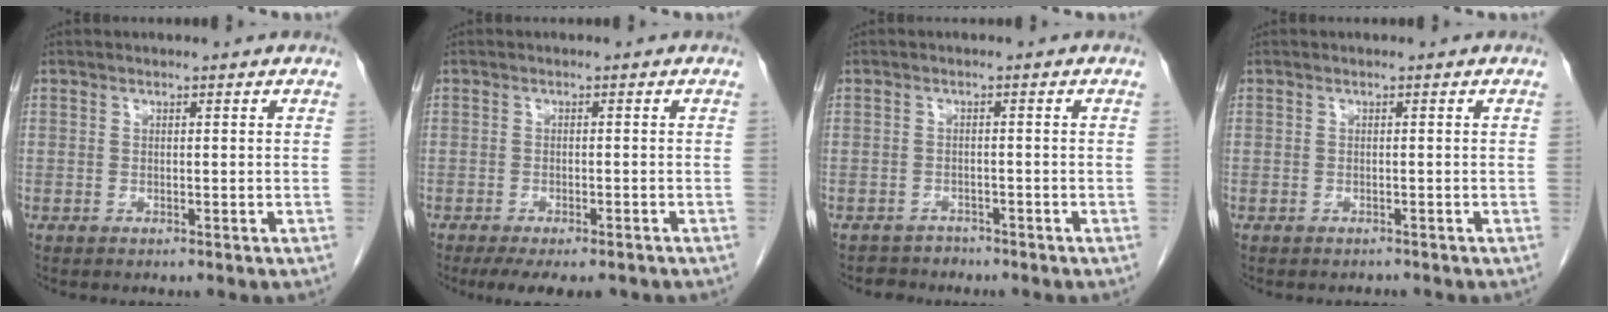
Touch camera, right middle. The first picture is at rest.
{"total": 8.5, "force": [-6.7, 2.7, 4.5], "torque": [-0.062, -0.010, -0.092]}
{"total": 2.4, "force": [-2.0, 1.1, -0.7], "torque": [0.005, 0.002, -0.033]}
{"total": 0.0}